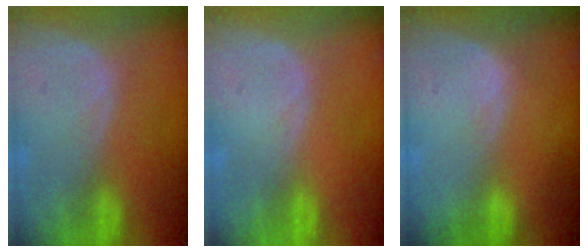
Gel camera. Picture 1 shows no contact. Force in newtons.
{"total": 0.0}
{"total": 0.5, "press": 0.3, "slide": 0.4}